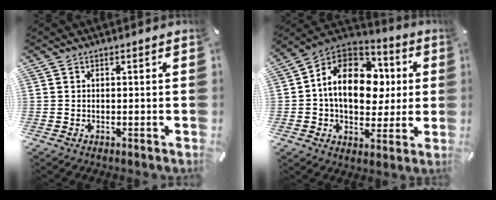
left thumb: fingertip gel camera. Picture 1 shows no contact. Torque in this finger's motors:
{"motor_torque": [1.01, 0.93, 1.29, 0.53, 0.23]}